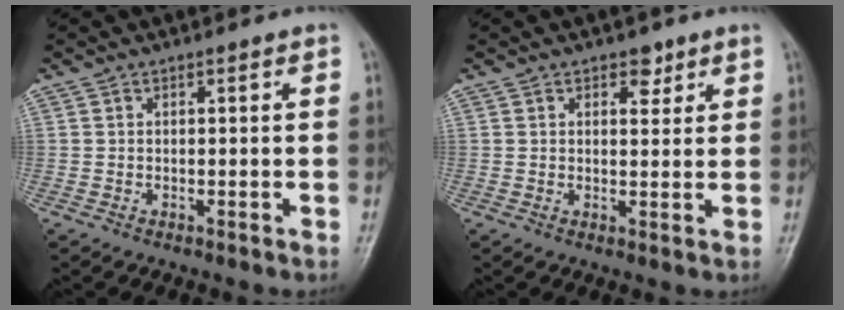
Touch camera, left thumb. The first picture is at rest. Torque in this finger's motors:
{"motor_torque": [0.05, 0.06, -0.43, -0.11, -0.03]}